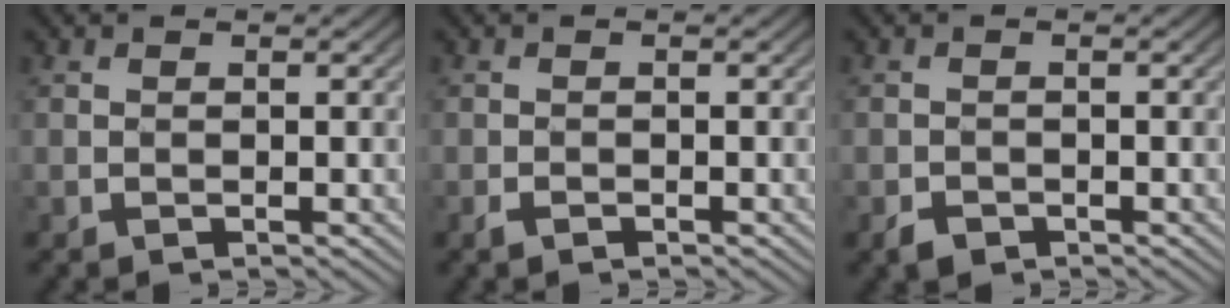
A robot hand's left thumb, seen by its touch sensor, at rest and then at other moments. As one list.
[{"total": 1.0, "force": [-0.7, 0.4, 0.6], "torque": [-0.012, -0.002, -0.014]}, {"total": 1.5, "force": [-1.0, 0.9, 0.6], "torque": [-0.012, -0.003, -0.022]}]